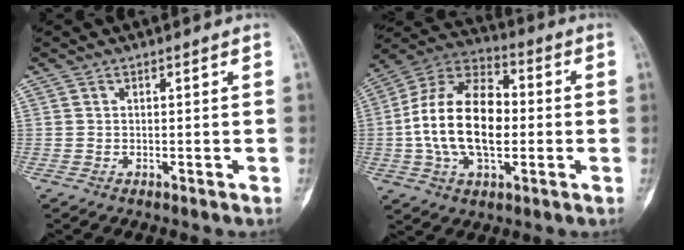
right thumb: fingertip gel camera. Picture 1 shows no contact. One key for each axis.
{"total": 19.3, "fx": -0.8, "fy": 11.3, "fz": 15.7, "tx": -0.273, "ty": 0.026, "tz": -0.016}